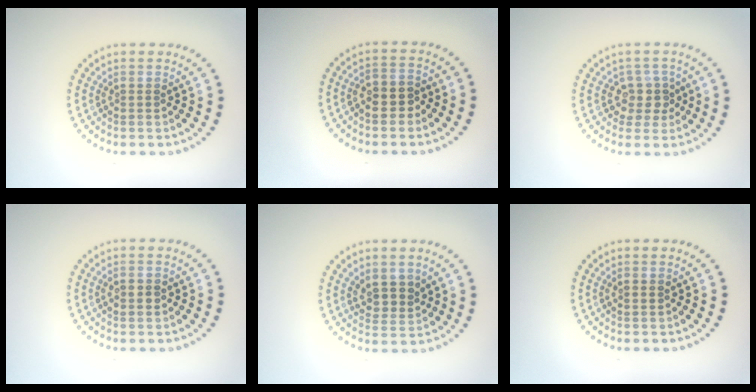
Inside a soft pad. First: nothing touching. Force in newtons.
{"total": 2.6, "press": 2.5, "slide": 0.7}
{"total": 2.3, "press": 2.0, "slide": 1.2}
{"total": 1.7, "press": 1.6, "slide": 0.3}
{"total": 2.5, "press": 2.2, "slide": 1.1}
{"total": 0.9, "press": 0.9, "slide": 0.2}